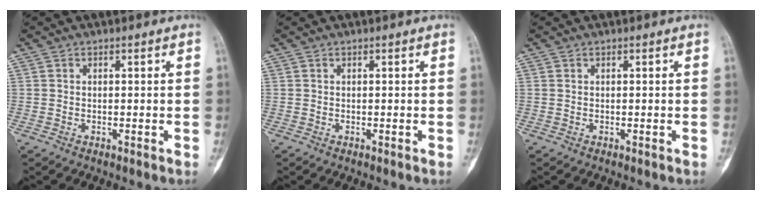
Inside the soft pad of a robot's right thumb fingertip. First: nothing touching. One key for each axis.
{"total": 0.0}
{"total": 0.0}